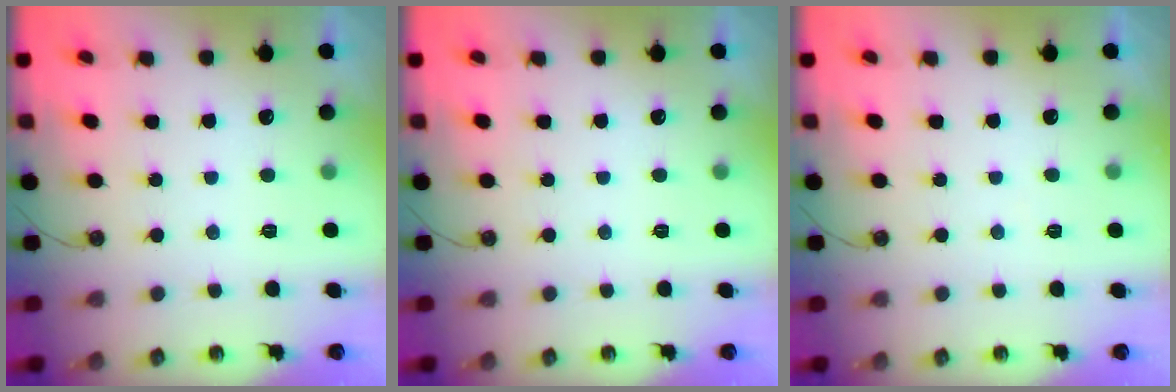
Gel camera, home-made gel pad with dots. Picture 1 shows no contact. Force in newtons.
{"total": 0.0}
{"total": 2.3, "press": 2.2, "slide": 0.4}